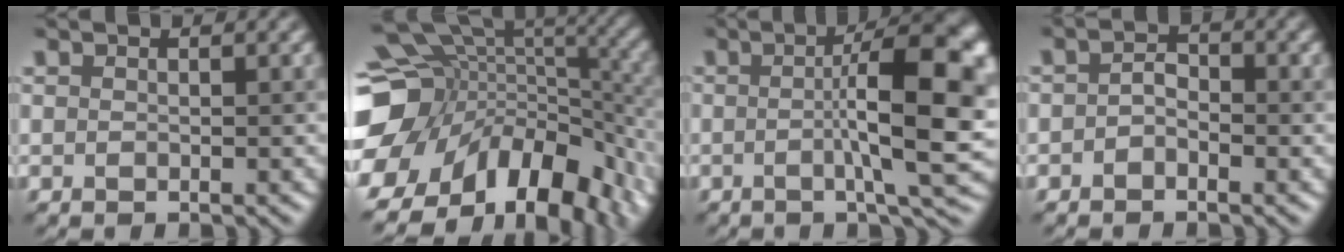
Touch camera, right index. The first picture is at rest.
{"total": 15.5, "force": [-4.8, 10.9, 9.9], "torque": [-0.194, 0.006, -0.056]}
{"total": 10.5, "force": [-0.2, 2.0, 10.3], "torque": [-0.125, 0.024, 0.002]}
{"total": 1.0, "force": [-0.5, 0.4, 0.8], "torque": [-0.018, 0.017, -0.005]}